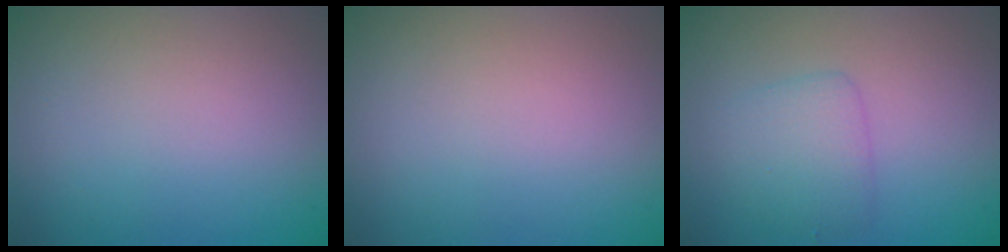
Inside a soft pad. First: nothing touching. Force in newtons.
{"total": 0.0}
{"total": 2.6, "press": 2.6, "slide": 0.0}